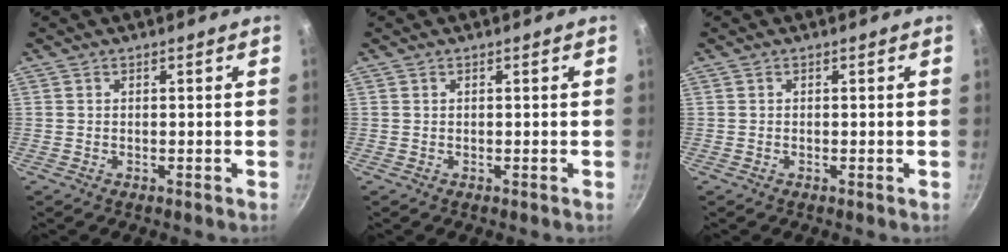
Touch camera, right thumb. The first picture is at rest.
{"total": 0.0}
{"total": 0.0}